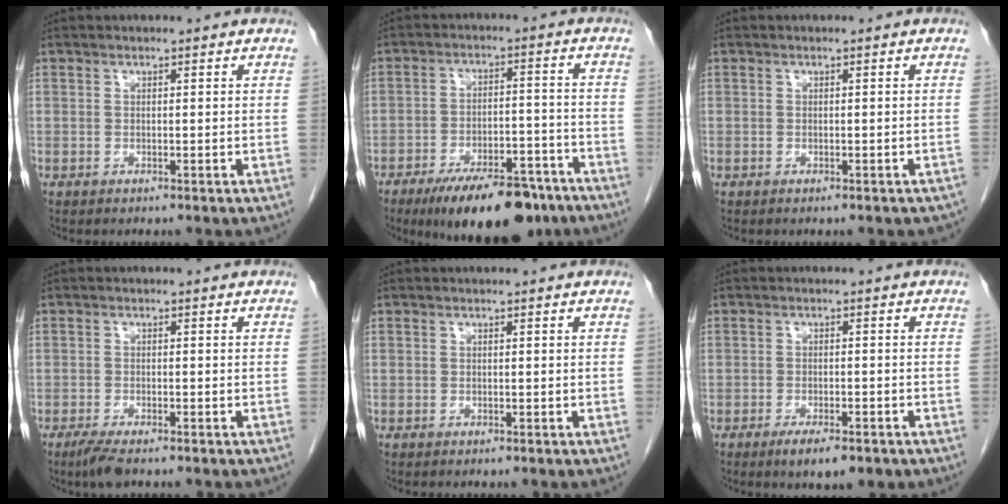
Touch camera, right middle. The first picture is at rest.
{"total": 14.5, "force": [-10.7, 4.4, 8.6], "torque": [-0.119, 0.002, -0.170]}
{"total": 3.4, "force": [-2.9, 1.0, 1.4], "torque": [-0.011, -0.001, -0.029]}
{"total": 3.1, "force": [-2.3, 0.5, 2.0], "torque": [-0.044, -0.009, -0.042]}
{"total": 0.0}
{"total": 5.0, "force": [-3.3, 1.3, 3.6], "torque": [-0.055, -0.007, -0.044]}